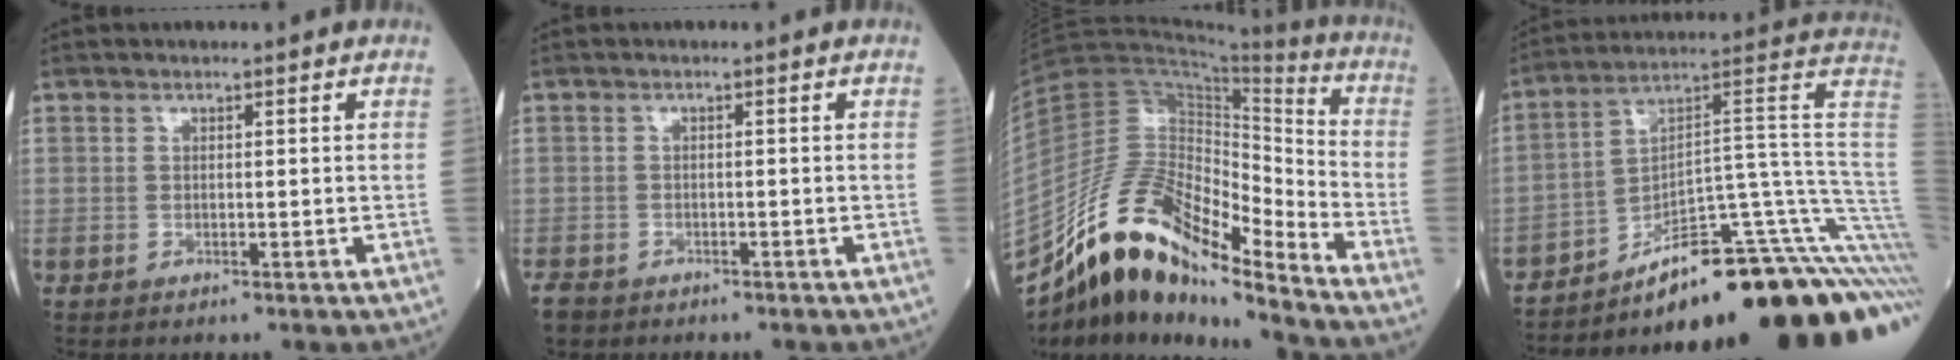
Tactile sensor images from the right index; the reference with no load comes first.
{"total": 3.7, "force": [-3.0, 1.8, 1.1], "torque": [-0.025, -0.005, -0.045]}
{"total": 17.9, "force": [-13.1, 5.1, 11.1], "torque": [-0.193, 0.048, -0.229]}
{"total": 28.2, "force": [-20.0, 2.5, 19.7], "torque": [-0.137, 0.036, -0.283]}